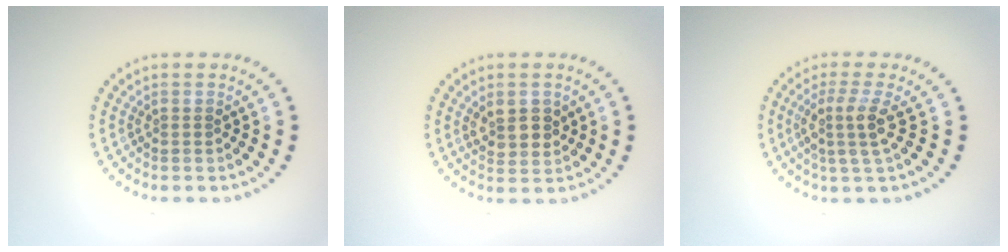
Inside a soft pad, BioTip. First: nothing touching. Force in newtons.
{"total": 2.6, "press": 2.5, "slide": 0.8}
{"total": 2.9, "press": 2.2, "slide": 1.8}